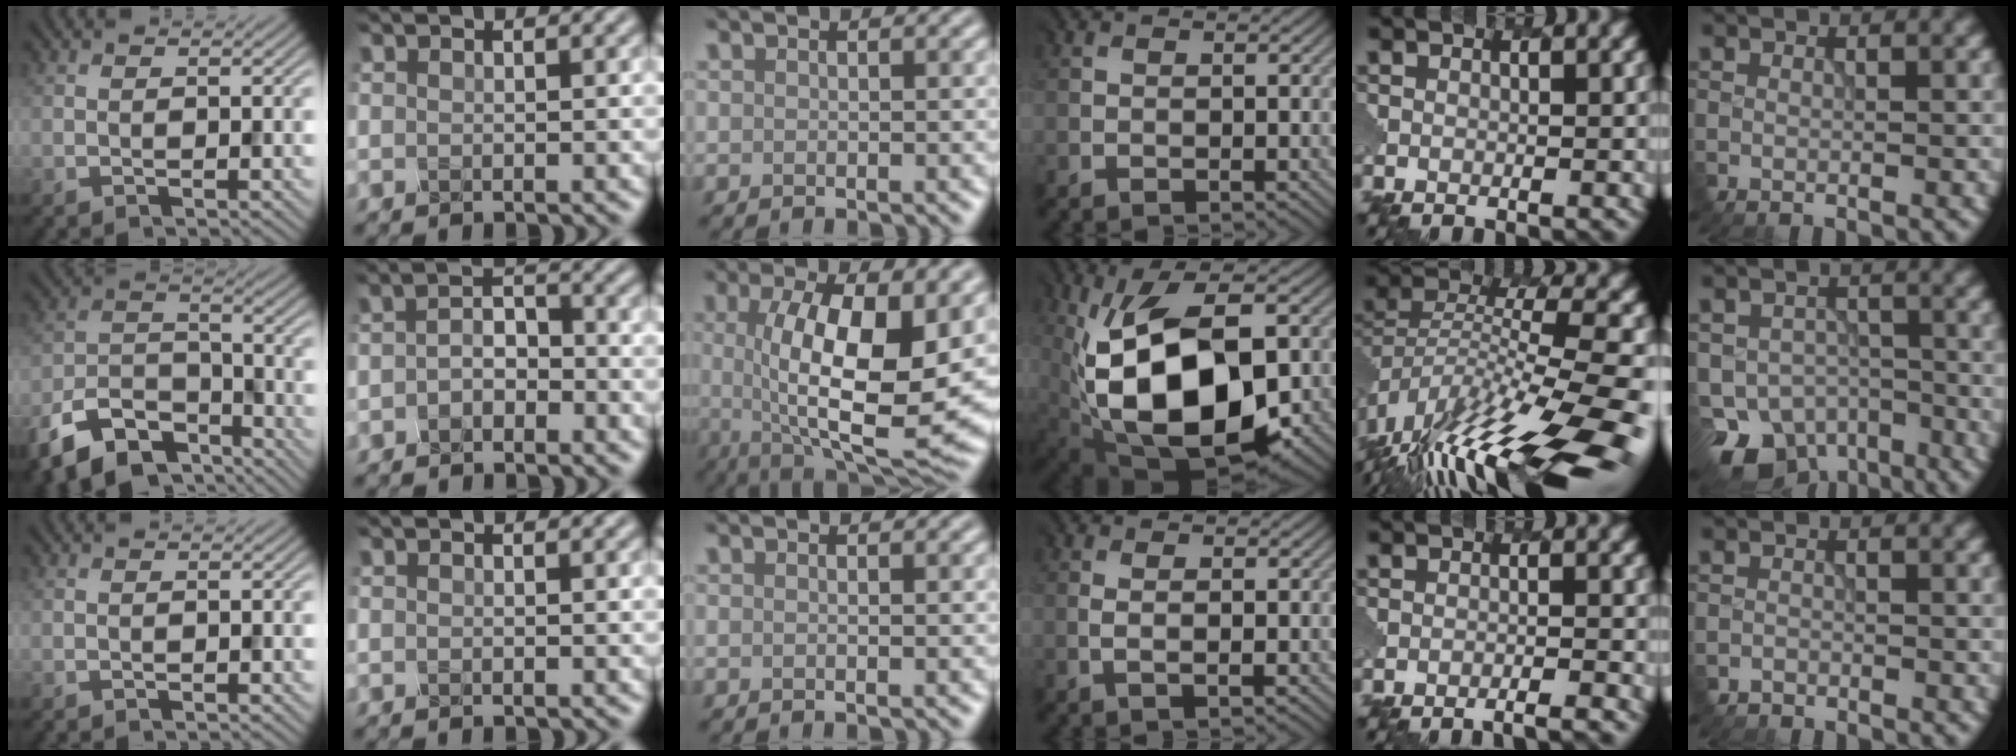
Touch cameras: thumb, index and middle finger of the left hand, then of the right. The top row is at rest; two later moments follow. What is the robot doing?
{"motion": "dispense", "object": "toothpaste"}